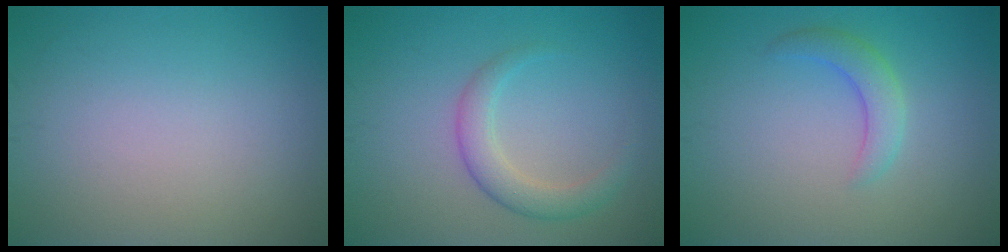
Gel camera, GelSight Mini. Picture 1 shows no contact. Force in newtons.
{"total": 2.8, "press": 2.8, "slide": 0.1}
{"total": 2.4, "press": 2.4, "slide": 0.1}